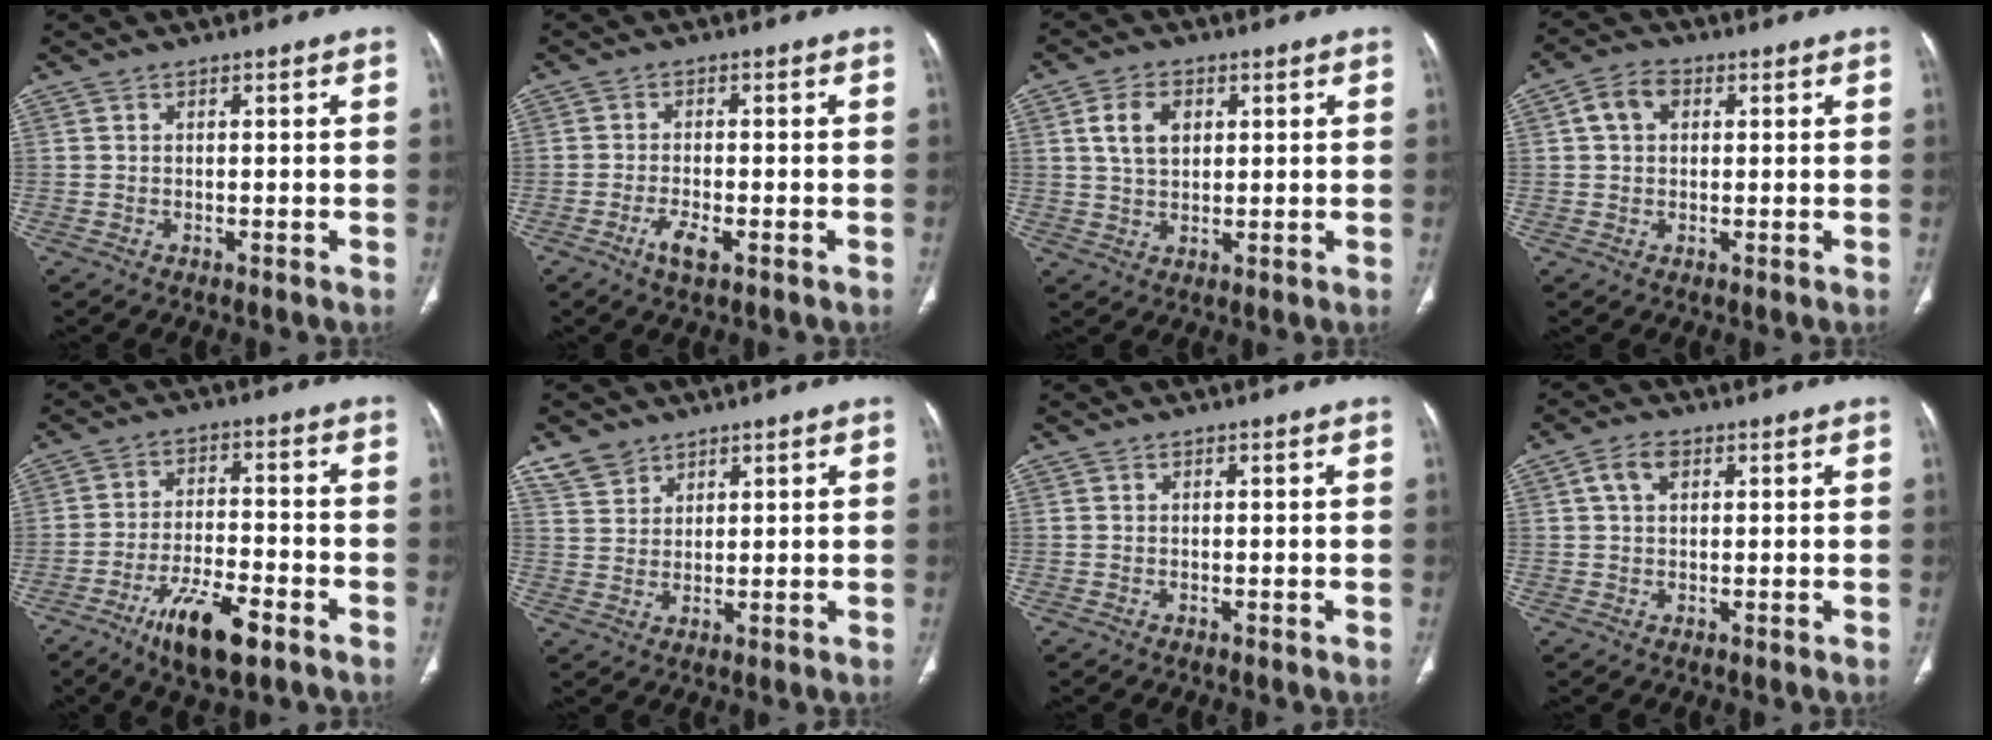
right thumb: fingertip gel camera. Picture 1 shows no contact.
{"total": 3.7, "force": [-1.8, 1.2, 3.0], "torque": [-0.063, 0.001, -0.033]}
{"total": 6.5, "force": [2.0, 4.3, 4.4], "torque": [-0.067, -0.005, 0.037]}
{"total": 5.1, "force": [1.3, 3.7, 3.2], "torque": [-0.052, 0.011, 0.021]}
{"total": 11.5, "force": [-6.6, 3.6, 8.7], "torque": [-0.152, 0.021, -0.109]}
{"total": 4.7, "force": [3.6, 2.9, 1.0], "torque": [-0.006, -0.015, 0.075]}
{"total": 0.0}
{"total": 3.8, "force": [1.4, 2.3, 2.6], "torque": [-0.050, 0.009, 0.028]}